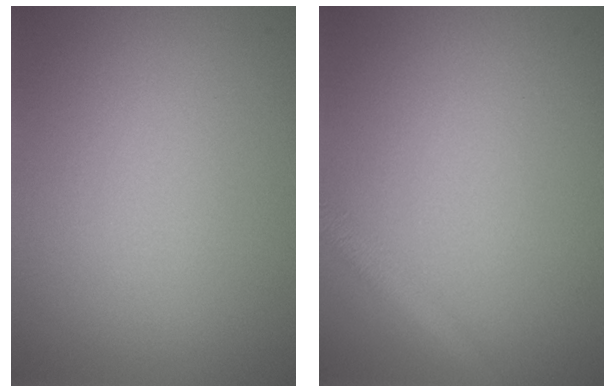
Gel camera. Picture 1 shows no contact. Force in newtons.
{"total": 2.0, "press": 2.0, "slide": 0.1}